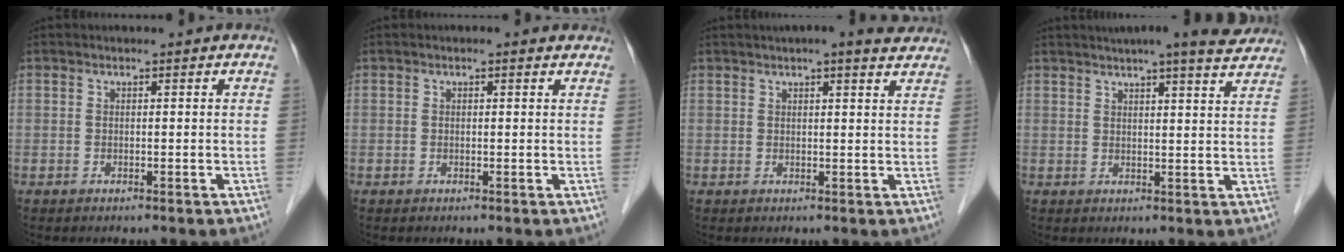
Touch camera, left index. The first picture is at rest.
{"total": 1.2, "force": [0.8, 0.4, 0.8], "torque": [-0.015, 0.011, 0.009]}
{"total": 7.5, "force": [6.3, 1.0, 3.9], "torque": [-0.050, 0.018, 0.069]}
{"total": 12.3, "force": [10.8, 0.9, 5.8], "torque": [-0.081, 0.008, 0.123]}